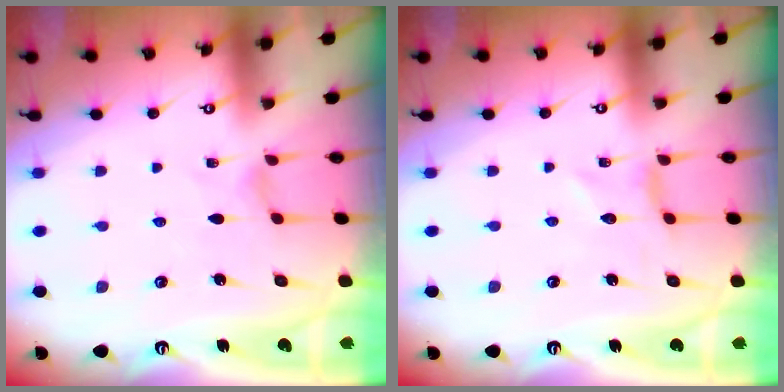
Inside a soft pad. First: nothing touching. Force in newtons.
{"total": 0.0}